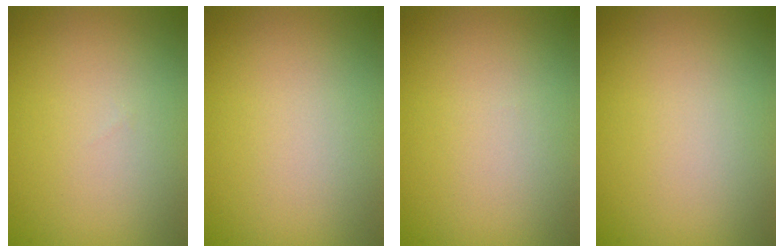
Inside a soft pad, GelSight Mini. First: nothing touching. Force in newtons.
{"total": 0.0}
{"total": 0.0}
{"total": 0.0}